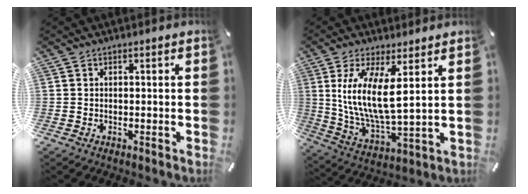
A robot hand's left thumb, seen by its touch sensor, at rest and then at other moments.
{"total": 12.7, "force": [4.5, 4.1, 11.2], "torque": [-0.252, -0.024, 0.077]}